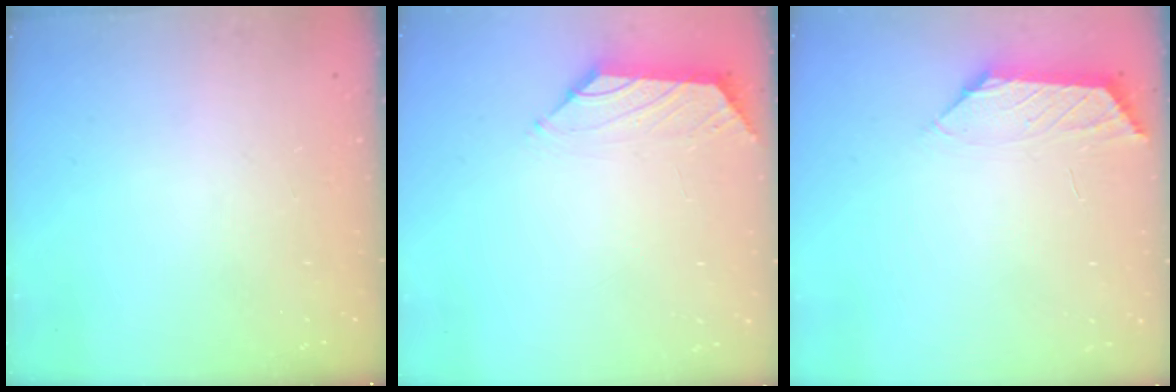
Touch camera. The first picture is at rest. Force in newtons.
{"total": 0.0}
{"total": 1.8, "press": 1.7, "slide": 0.5}